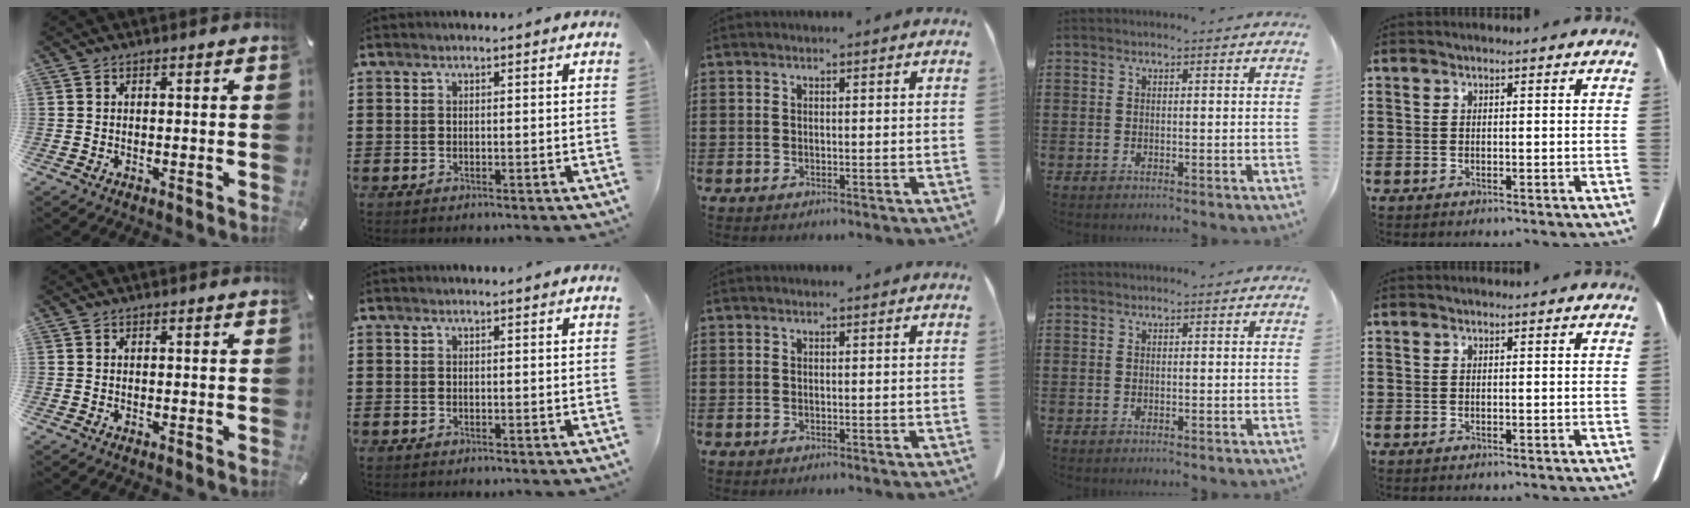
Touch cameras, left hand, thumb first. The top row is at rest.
{}